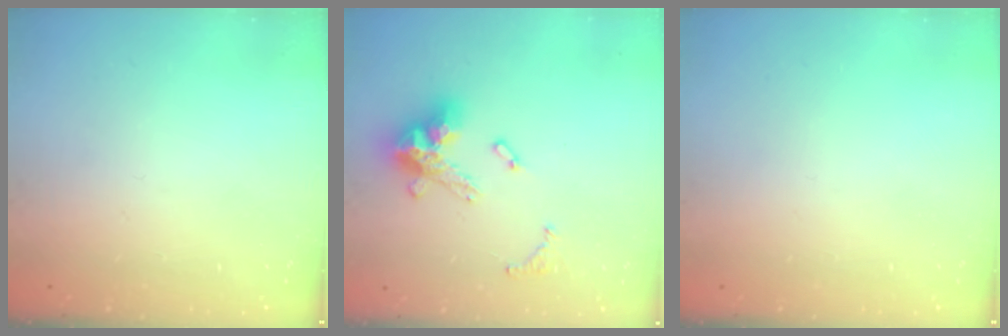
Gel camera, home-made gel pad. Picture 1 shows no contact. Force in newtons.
{"total": 13.4, "press": 13.4, "slide": 0.9}
{"total": 0.0}